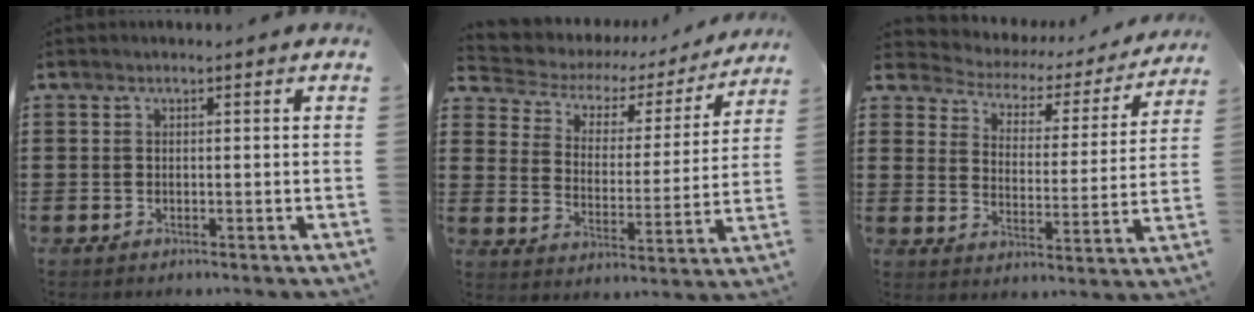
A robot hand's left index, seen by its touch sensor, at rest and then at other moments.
{"total": 3.5, "force": [2.3, 2.3, 1.3], "torque": [-0.046, -0.018, 0.028]}
{"total": 2.3, "force": [2.0, 1.2, 0.3], "torque": [-0.027, -0.022, 0.021]}